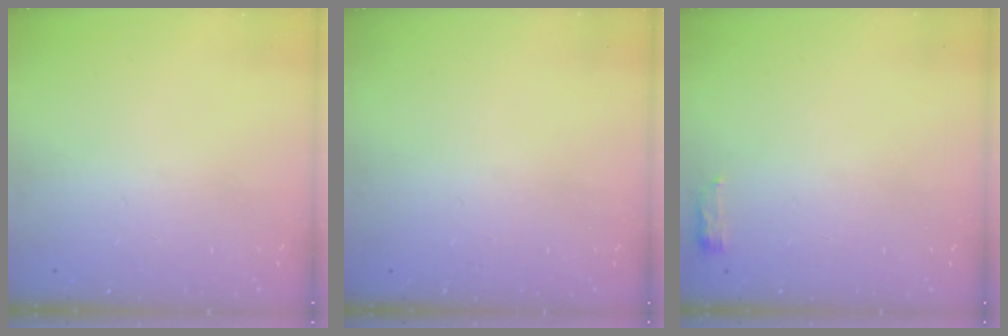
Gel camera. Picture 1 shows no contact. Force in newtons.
{"total": 0.0}
{"total": 3.7, "press": 3.5, "slide": 1.3}